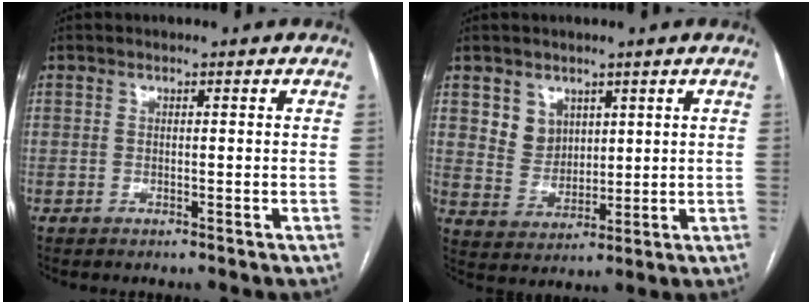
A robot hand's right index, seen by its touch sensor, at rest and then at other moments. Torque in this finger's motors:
{"motor_torque": [0.12, 0.05, 0.07, 0.03]}